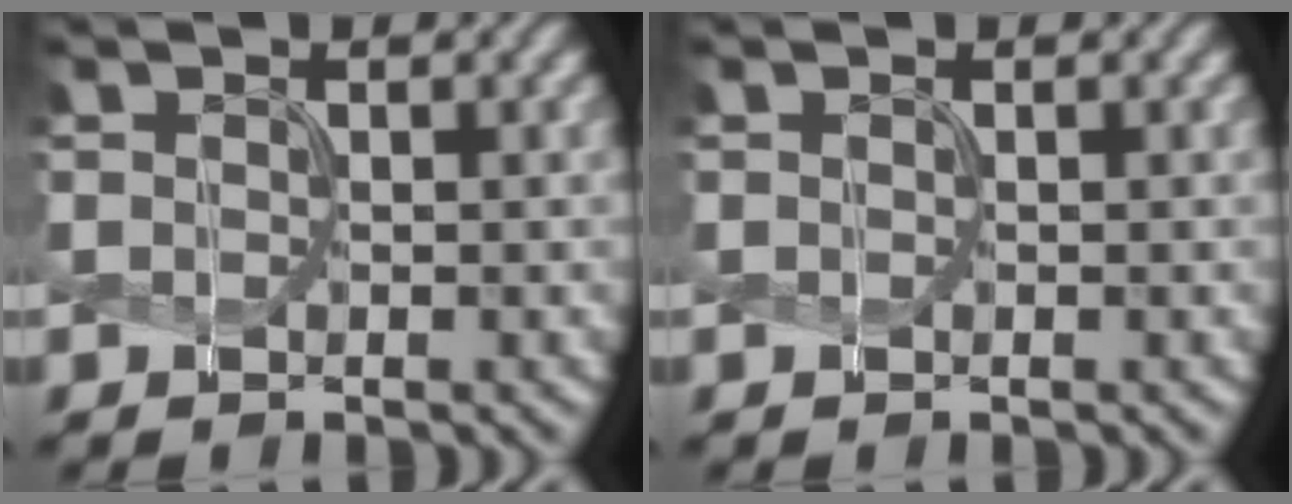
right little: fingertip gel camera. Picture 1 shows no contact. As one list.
[{"total": 0.0}]